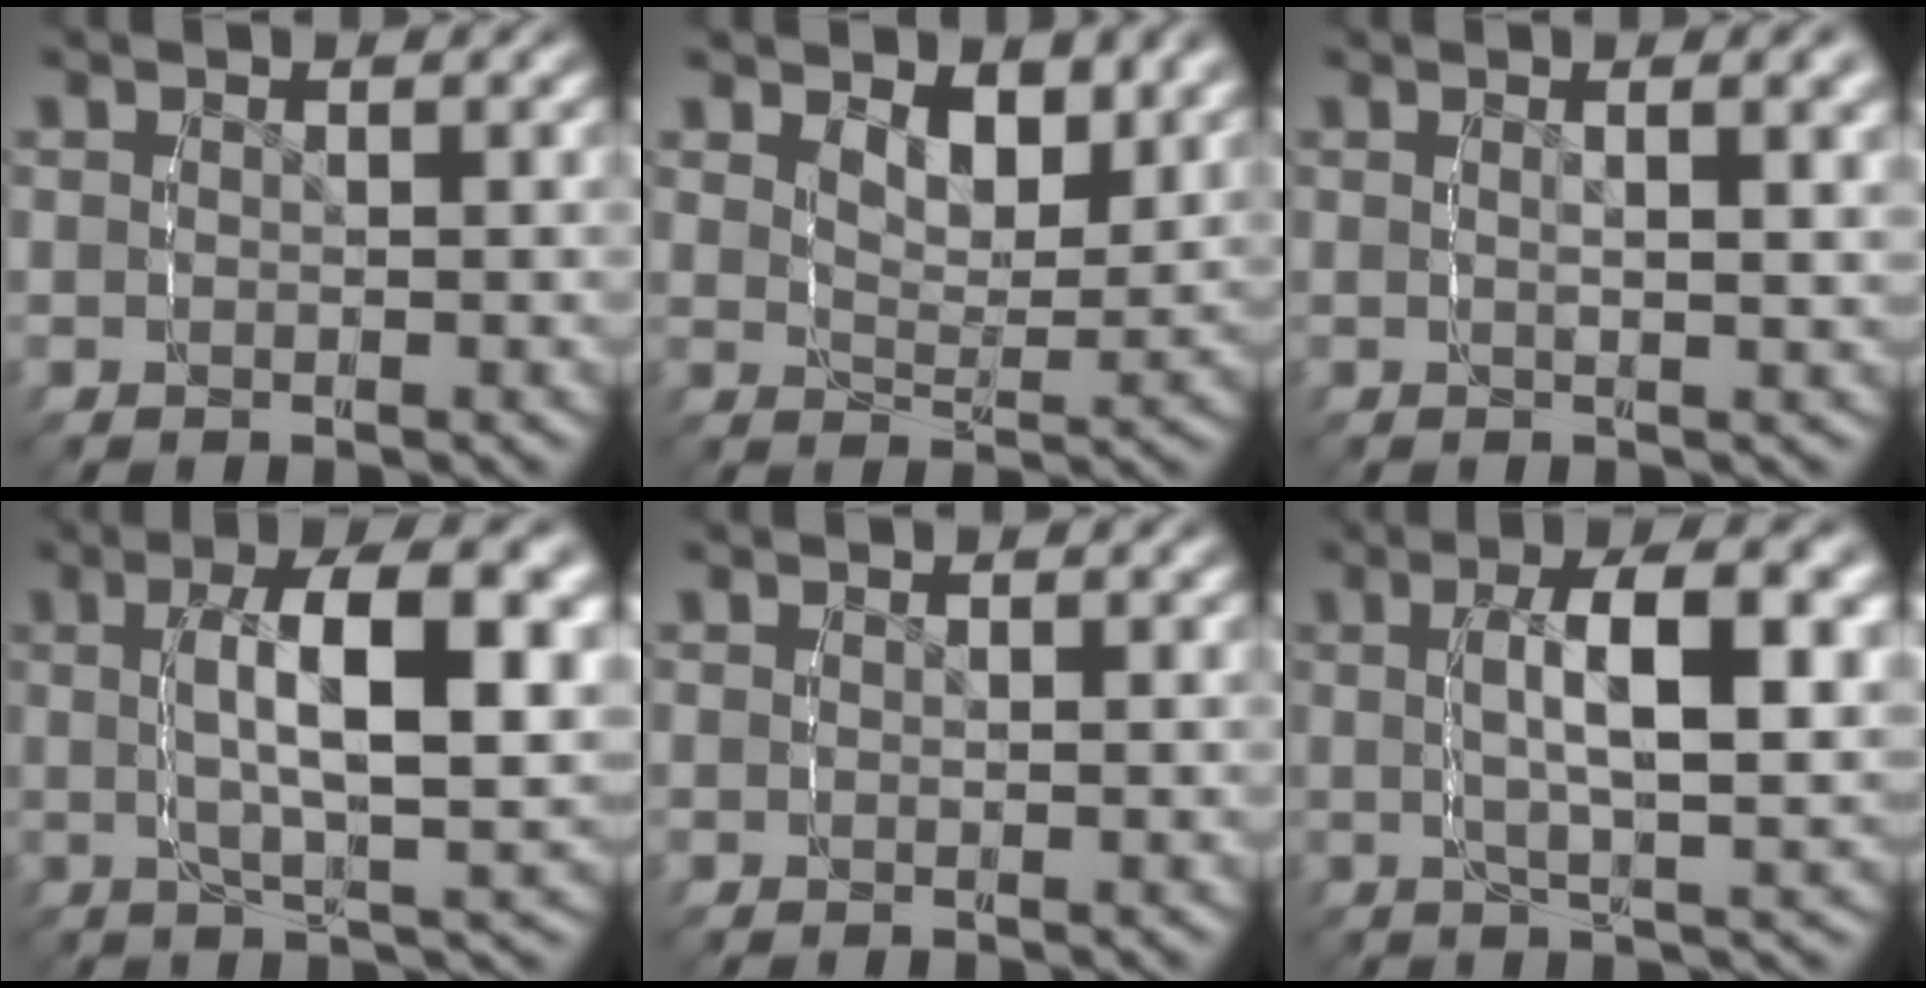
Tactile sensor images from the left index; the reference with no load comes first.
{"total": 4.4, "force": [2.9, 2.0, 2.6], "torque": [-0.041, -0.013, 0.047]}
{"total": 3.2, "force": [1.3, 0.6, 2.8], "torque": [-0.037, 0.007, 0.016]}
{"total": 8.0, "force": [0.8, 2.1, 7.7], "torque": [-0.123, 0.006, 0.011]}
{"total": 0.0}
{"total": 6.7, "force": [0.9, 1.6, 6.5], "torque": [-0.110, 0.005, 0.015]}